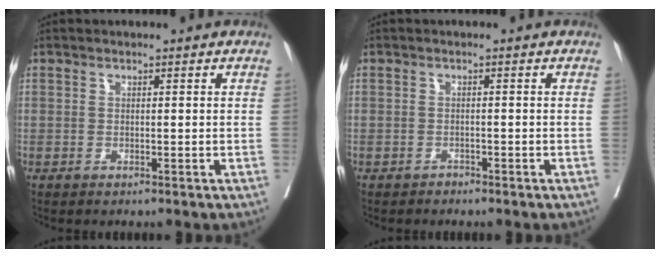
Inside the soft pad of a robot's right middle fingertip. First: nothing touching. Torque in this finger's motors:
{"motor_torque": [-0.81, -1.00, -0.18, -0.02]}